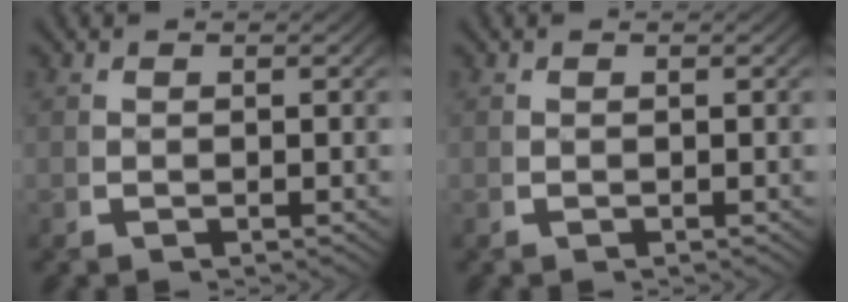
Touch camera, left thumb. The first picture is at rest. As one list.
[{"total": 0.0}]